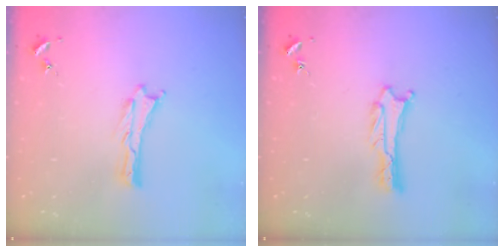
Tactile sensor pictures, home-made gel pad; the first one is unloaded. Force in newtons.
{"total": 1.3, "press": 1.3, "slide": 0.0}